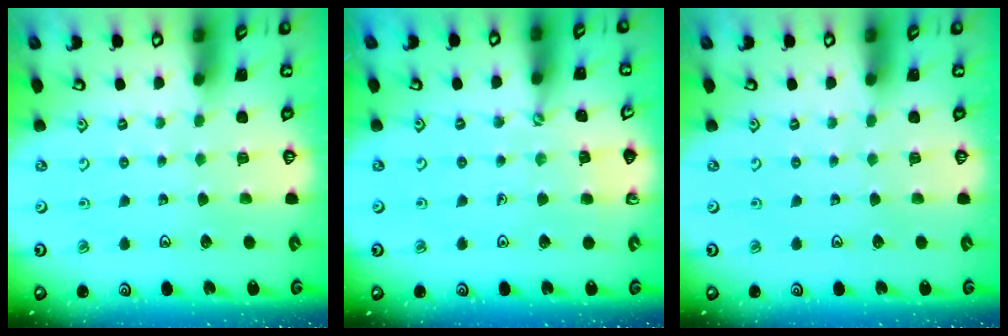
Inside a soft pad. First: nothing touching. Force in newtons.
{"total": 2.7, "press": 2.7, "slide": 0.4}
{"total": 0.0}